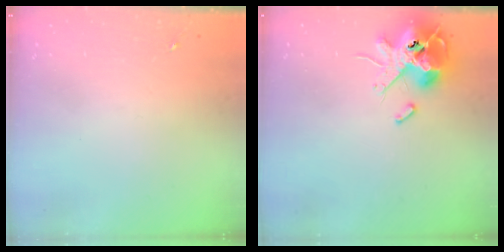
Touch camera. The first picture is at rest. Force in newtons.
{"total": 13.9, "press": 13.7, "slide": 2.3}